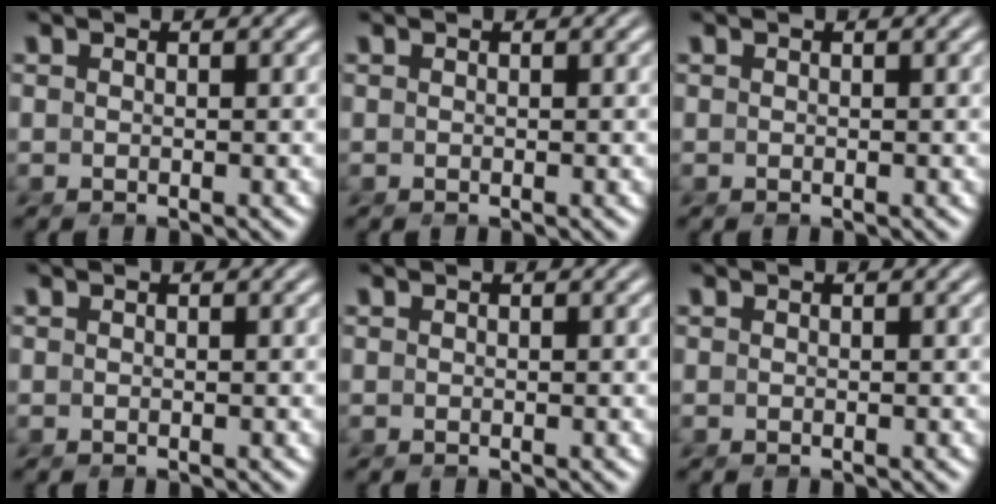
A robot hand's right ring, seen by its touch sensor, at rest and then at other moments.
{"total": 0.0}
{"total": 0.0}
{"total": 0.0}
{"total": 0.0}
{"total": 0.0}